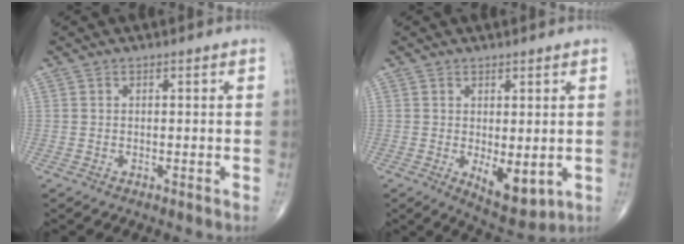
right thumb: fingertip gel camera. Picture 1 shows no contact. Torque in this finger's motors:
{"motor_torque": [0.65, 1.23, -0.03, -0.10, 0.17]}